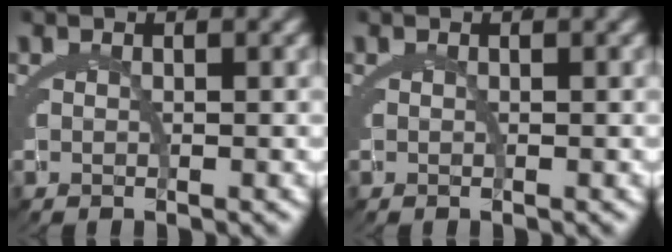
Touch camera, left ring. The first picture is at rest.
{"total": 0.0}